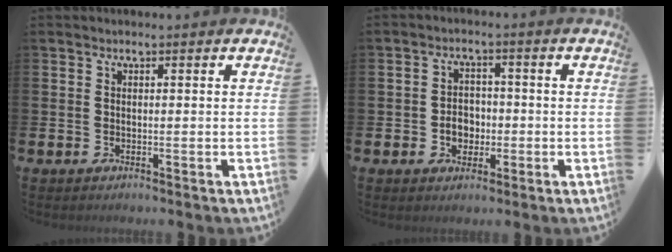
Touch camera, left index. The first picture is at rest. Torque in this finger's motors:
{"motor_torque": [0.22, 0.37, 0.07, 0.08]}